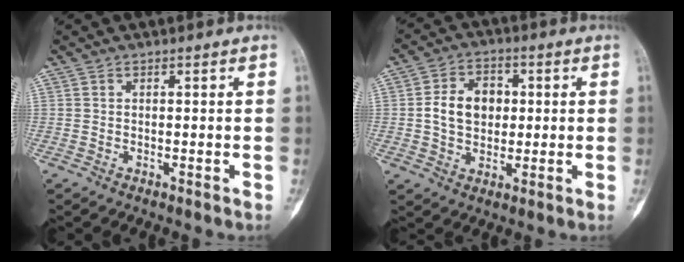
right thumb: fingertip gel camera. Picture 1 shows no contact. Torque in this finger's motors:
{"motor_torque": [0.25, 0.25, 0.87, 0.04, 0.08]}